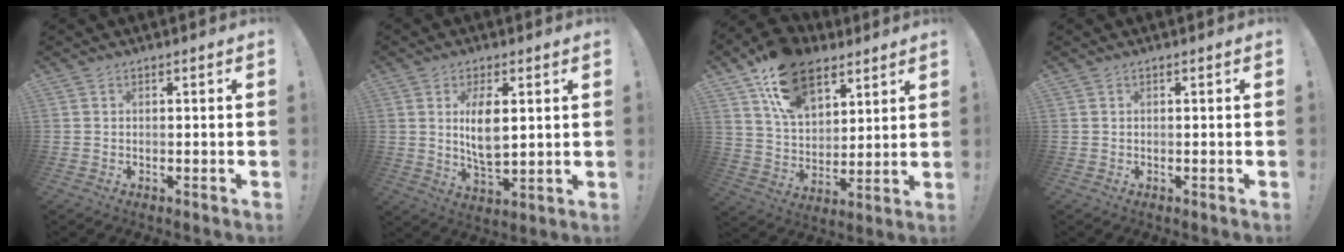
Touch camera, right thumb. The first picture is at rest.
{"total": 8.4, "force": [2.1, 3.7, 7.2], "torque": [-0.132, -0.017, 0.029]}
{"total": 18.0, "force": [11.1, 11.1, 8.9], "torque": [-0.156, -0.056, 0.206]}
{"total": 0.0}